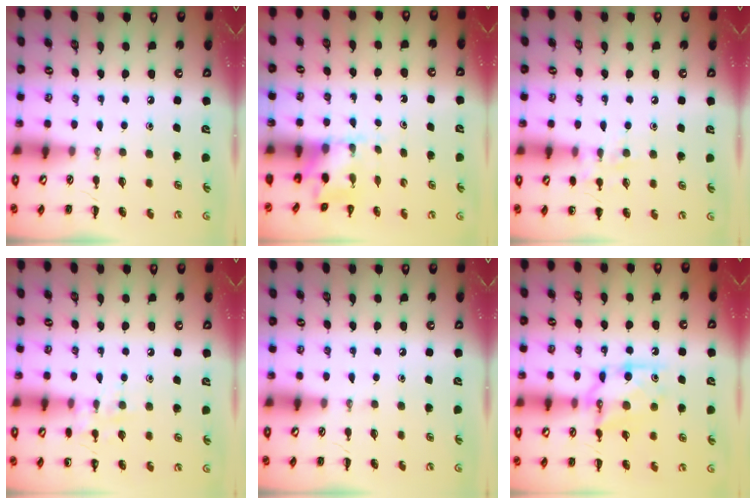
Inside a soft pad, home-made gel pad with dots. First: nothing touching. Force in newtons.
{"total": 2.5, "press": 2.5, "slide": 0.5}
{"total": 8.2, "press": 8.1, "slide": 1.6}
{"total": 6.8, "press": 6.7, "slide": 1.2}
{"total": 0.0}
{"total": 10.7, "press": 10.7, "slide": 0.3}